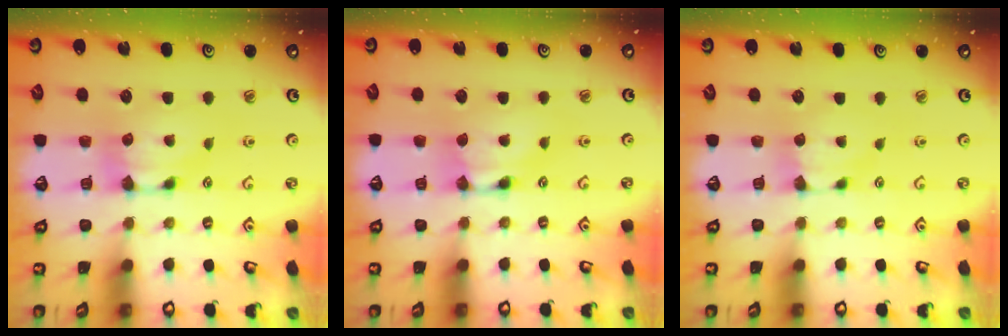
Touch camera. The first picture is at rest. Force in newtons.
{"total": 1.7, "press": 1.7, "slide": 0.1}
{"total": 1.1, "press": 1.0, "slide": 0.2}